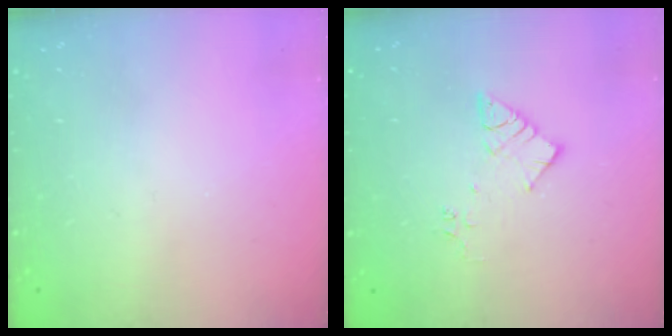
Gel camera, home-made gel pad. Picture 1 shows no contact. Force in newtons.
{"total": 7.2, "press": 7.2, "slide": 0.5}